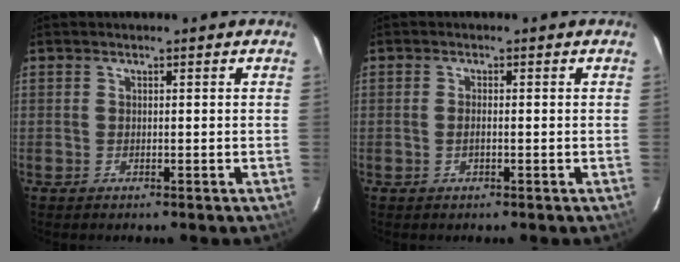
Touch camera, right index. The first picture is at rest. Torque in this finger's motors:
{"motor_torque": [-0.14, 0.10, -0.06, 0.00]}